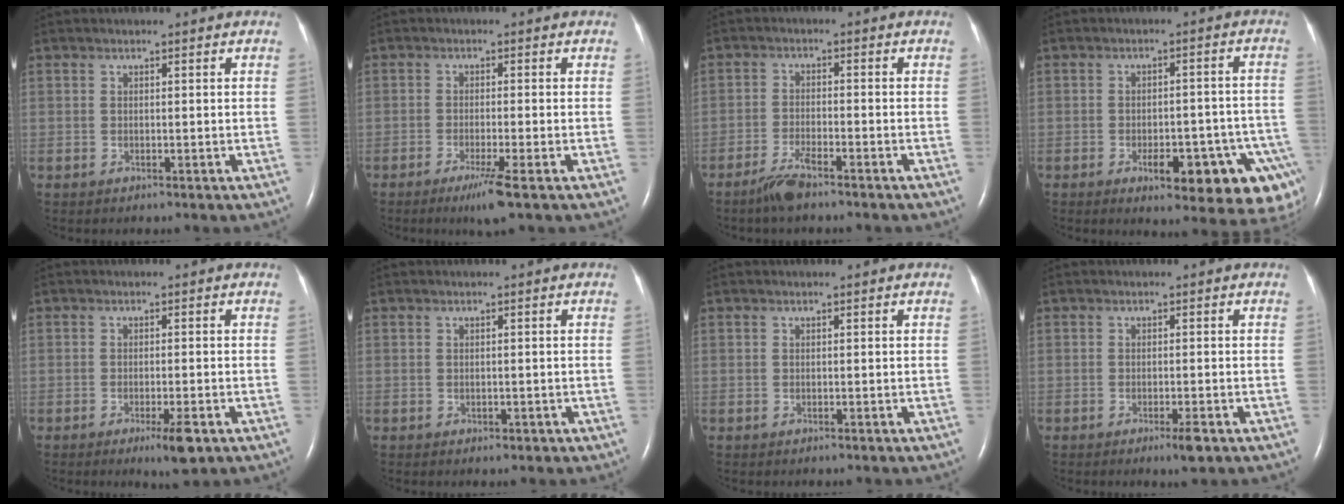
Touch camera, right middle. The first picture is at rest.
{"total": 3.9, "force": [-2.3, -0.6, 3.1], "torque": [-0.062, -0.015, -0.043]}
{"total": 4.2, "force": [-3.3, 0.4, 2.5], "torque": [-0.060, -0.006, -0.063]}
{"total": 15.4, "force": [-8.5, 5.2, 11.8], "torque": [-0.061, 0.027, -0.098]}
{"total": 4.3, "force": [-2.3, 0.3, 3.7], "torque": [-0.061, -0.011, -0.034]}
{"total": 0.9, "force": [-0.2, 0.7, 0.4], "torque": [-0.003, 0.001, 0.001]}
{"total": 0.0}
{"total": 2.0, "force": [-1.1, 0.1, 1.7], "torque": [-0.028, -0.004, -0.016]}